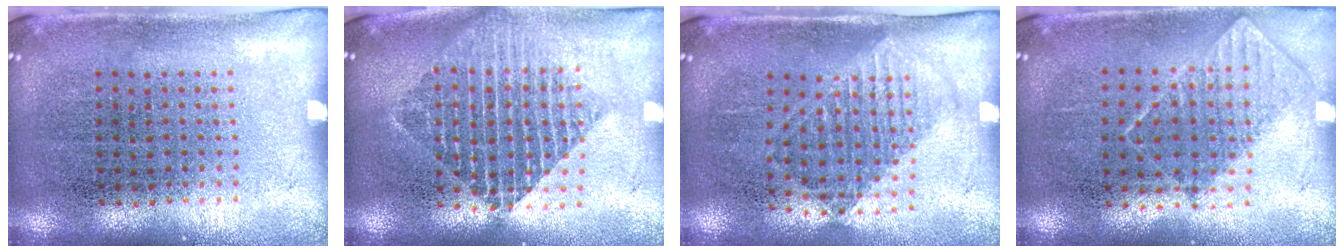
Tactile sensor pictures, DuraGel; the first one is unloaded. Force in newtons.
{"total": 2.0, "press": 1.6, "slide": 1.2}
{"total": 1.2, "press": 1.1, "slide": 0.6}
{"total": 0.7, "press": 0.7, "slide": 0.2}